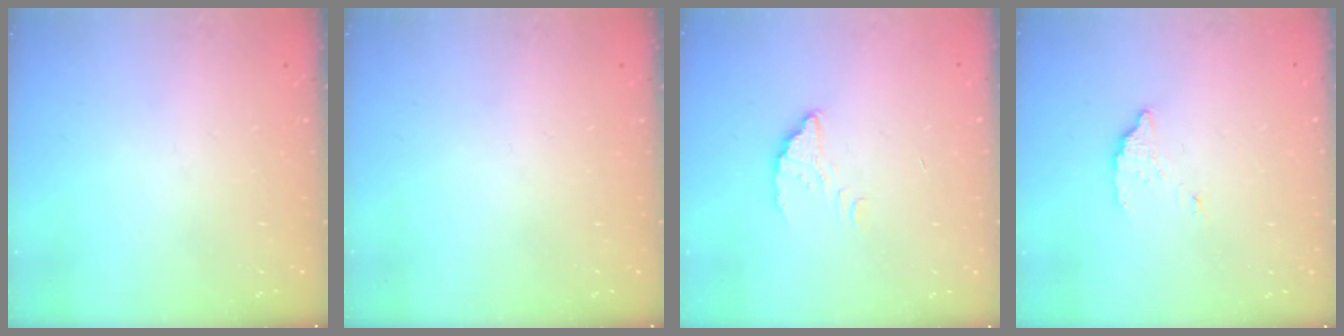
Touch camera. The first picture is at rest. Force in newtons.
{"total": 0.0}
{"total": 2.6, "press": 2.5, "slide": 0.3}
{"total": 2.8, "press": 2.8, "slide": 0.2}